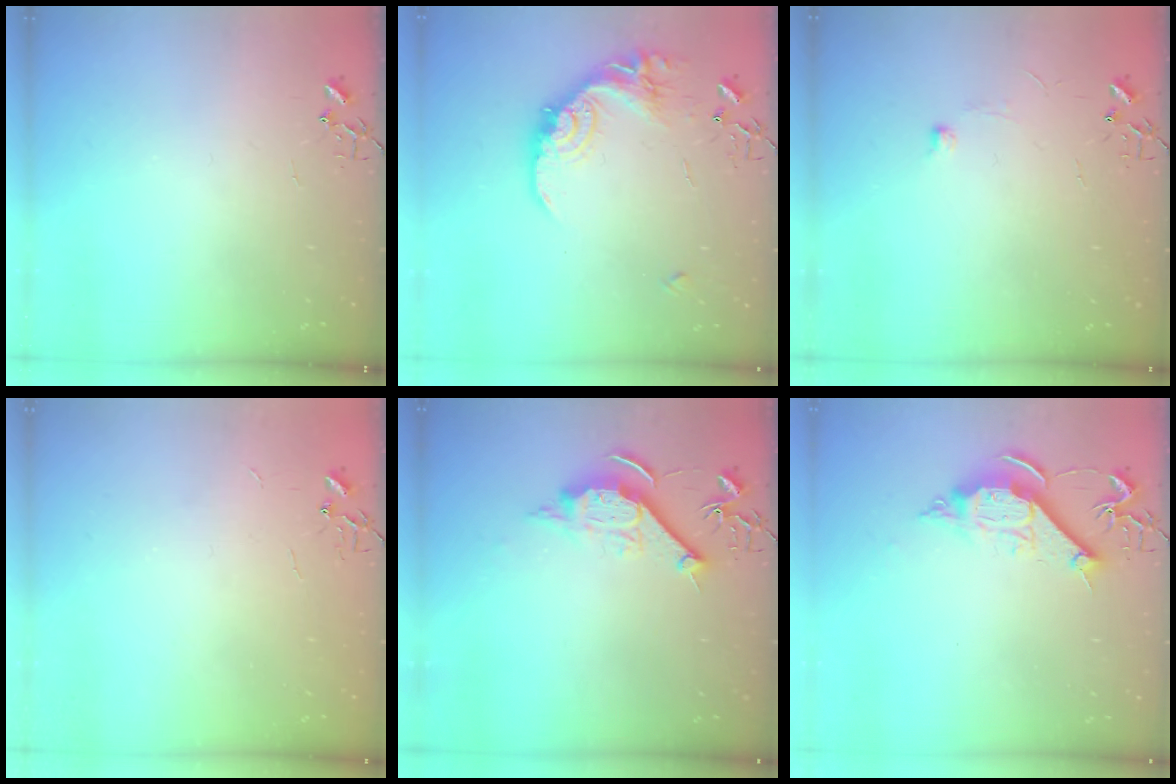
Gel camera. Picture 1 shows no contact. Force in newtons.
{"total": 18.0, "press": 17.9, "slide": 1.1}
{"total": 4.4, "press": 4.3, "slide": 0.6}
{"total": 2.2, "press": 2.2, "slide": 0.3}
{"total": 10.7, "press": 10.7, "slide": 1.1}
{"total": 10.9, "press": 10.9, "slide": 0.7}